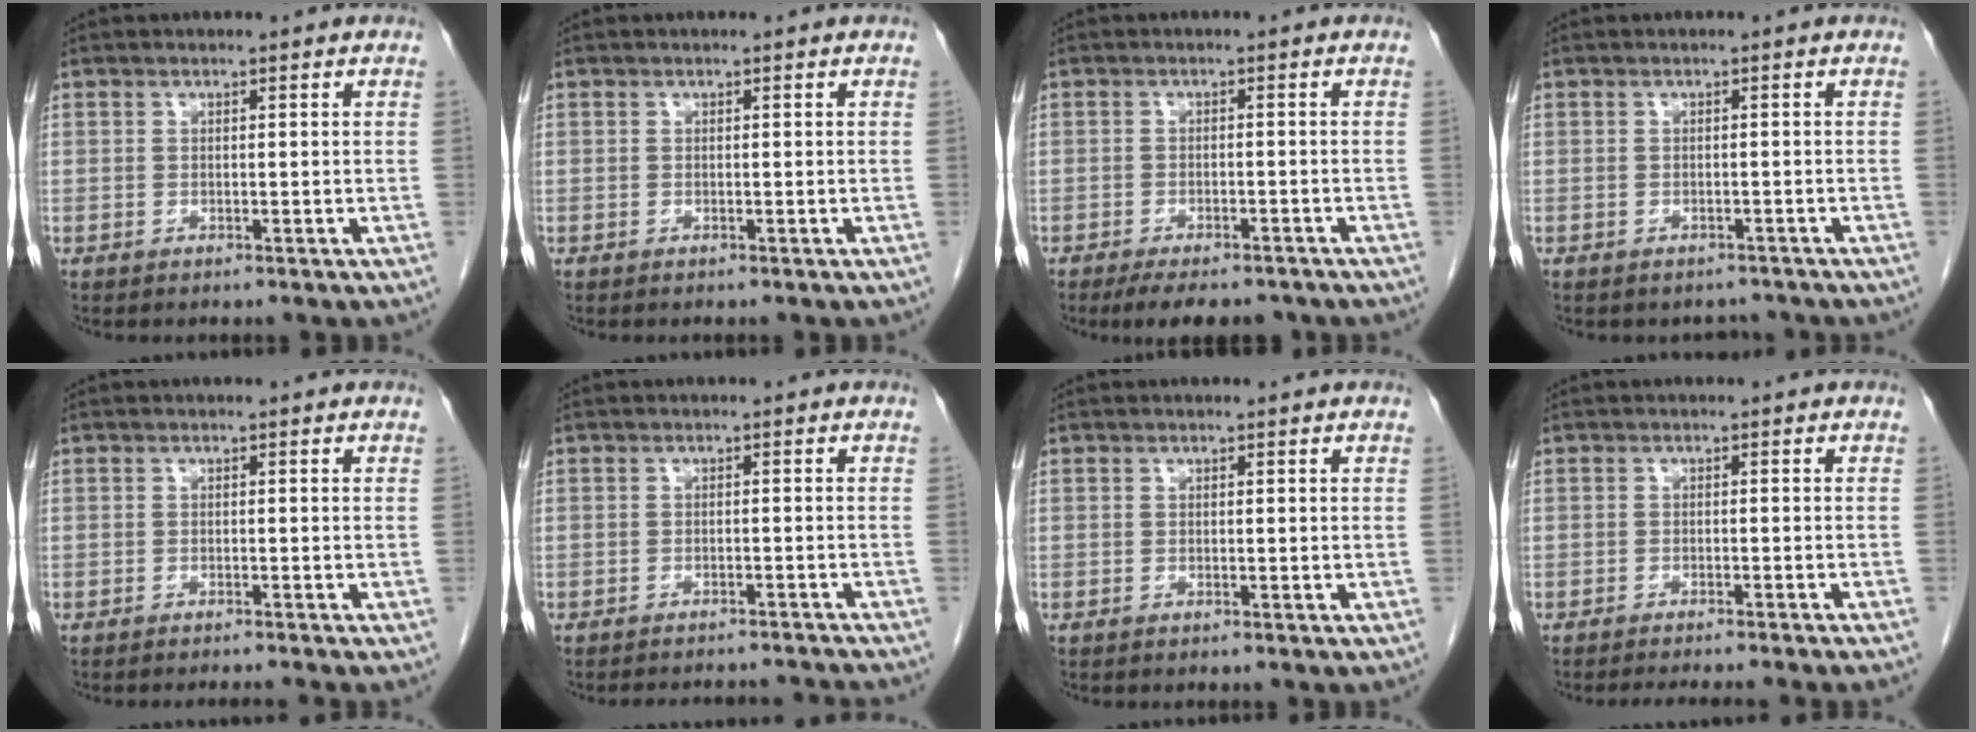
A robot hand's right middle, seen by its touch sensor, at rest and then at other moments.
{"total": 0.0}
{"total": 8.1, "force": [-6.7, 2.8, 3.7], "torque": [-0.048, -0.005, -0.091]}
{"total": 2.2, "force": [-1.9, 1.0, -0.2], "torque": [0.001, 0.000, -0.026]}
{"total": 2.3, "force": [-2.1, -0.8, 0.5], "torque": [-0.004, -0.005, -0.028]}
{"total": 7.7, "force": [-7.6, 0.2, 1.2], "torque": [-0.011, 0.006, -0.088]}
{"total": 0.0}
{"total": 8.2, "force": [-7.3, -0.7, 3.5], "torque": [-0.023, -0.015, -0.093]}